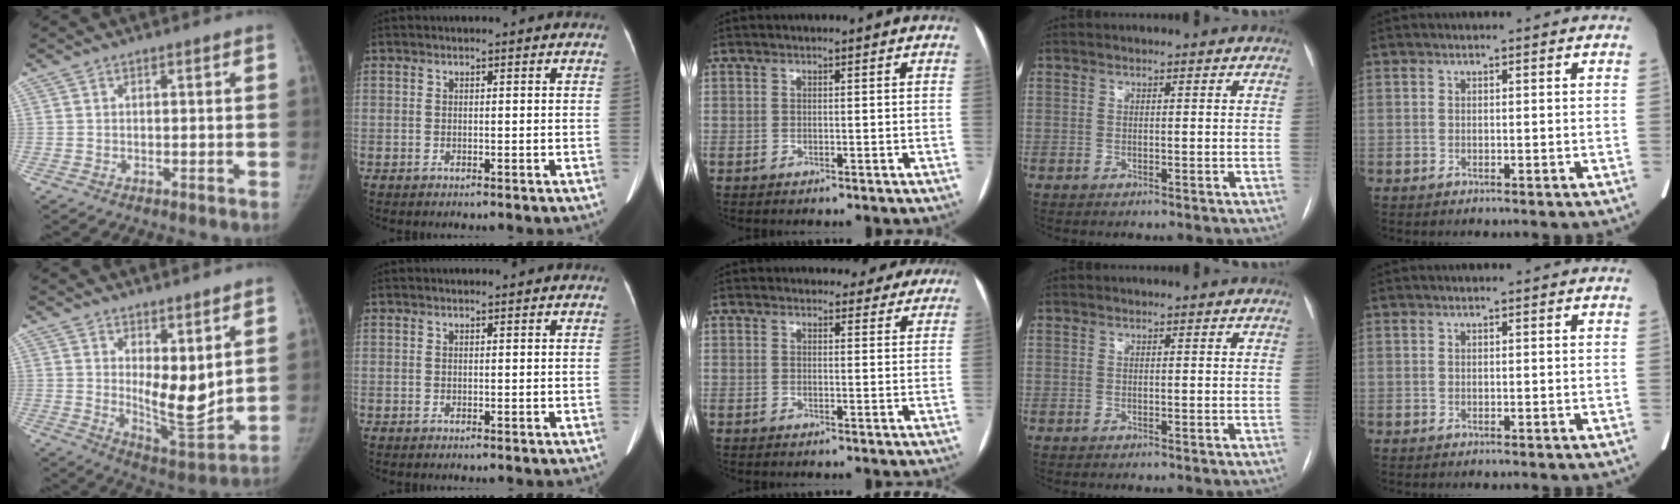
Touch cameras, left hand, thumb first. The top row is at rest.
{"thumb": {"total": 9.5, "force": [3.2, 3.7, 8.2], "torque": [-0.112, -0.046, 0.066]}, "middle": {"total": 6.8, "force": [6.2, 2.5, 0.9], "torque": [0.011, 0.001, 0.054]}}